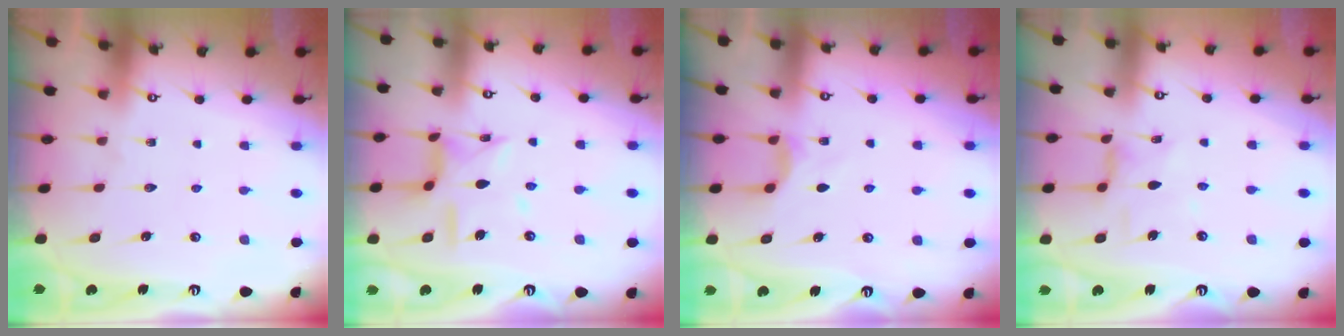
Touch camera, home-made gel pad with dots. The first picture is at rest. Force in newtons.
{"total": 10.7, "press": 10.7, "slide": 0.7}
{"total": 2.9, "press": 2.9, "slide": 0.4}
{"total": 5.1, "press": 5.1, "slide": 0.4}